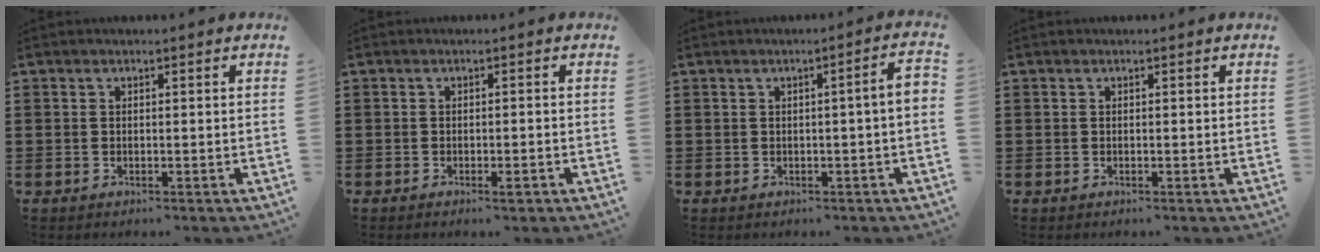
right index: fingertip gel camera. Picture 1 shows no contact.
{"total": 1.2, "force": [-0.7, 0.1, 0.9], "torque": [-0.017, -0.004, -0.012]}
{"total": 2.4, "force": [-0.5, -0.1, 2.3], "torque": [-0.038, -0.005, -0.009]}
{"total": 0.0}